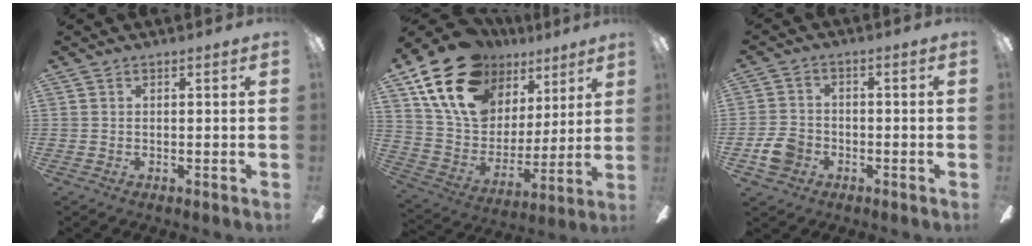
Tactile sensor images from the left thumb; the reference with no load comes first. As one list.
[{"total": 21.5, "force": [13.8, 13.1, 10.0], "torque": [-0.188, -0.064, 0.259]}, {"total": 6.3, "force": [-2.4, 4.9, 3.1], "torque": [-0.067, 0.011, -0.048]}]